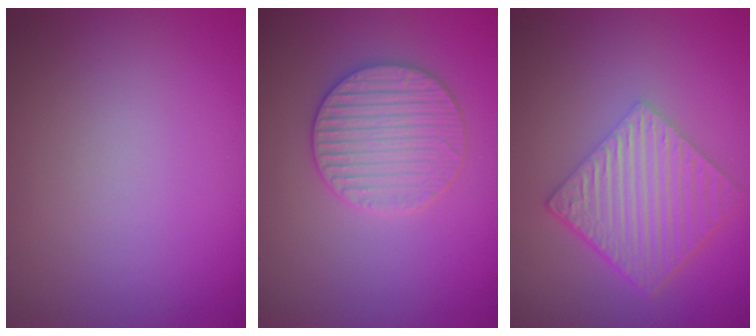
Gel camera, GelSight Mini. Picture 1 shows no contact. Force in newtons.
{"total": 3.6, "press": 3.5, "slide": 0.9}
{"total": 6.0, "press": 4.1, "slide": 4.4}